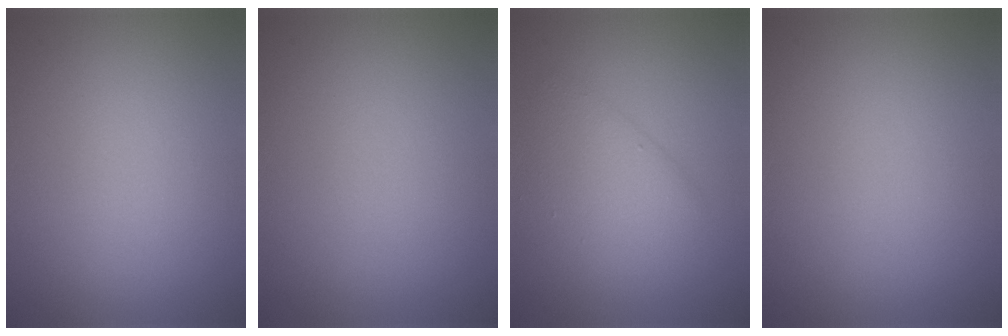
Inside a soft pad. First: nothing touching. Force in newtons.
{"total": 0.0}
{"total": 3.0, "press": 3.0, "slide": 0.3}
{"total": 0.0}